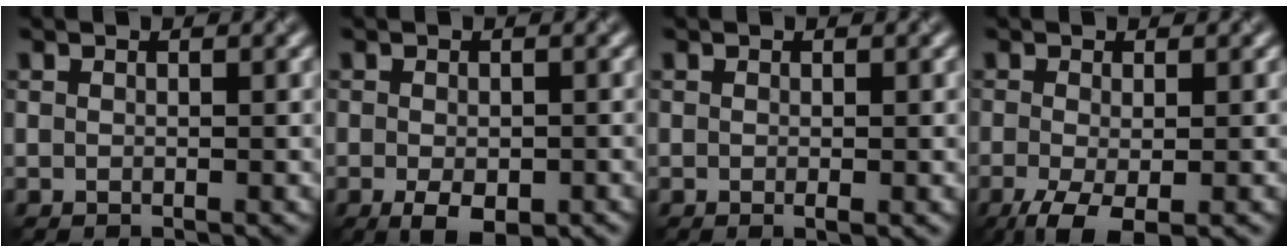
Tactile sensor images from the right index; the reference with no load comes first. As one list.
[{"total": 3.5, "force": [-1.5, 1.7, 2.7], "torque": [-0.041, -0.010, -0.017]}, {"total": 0.7, "force": [-0.1, 0.1, 0.7], "torque": [-0.010, -0.004, -0.001]}, {"total": 4.3, "force": [-2.0, 1.3, 3.5], "torque": [-0.074, -0.008, -0.038]}]